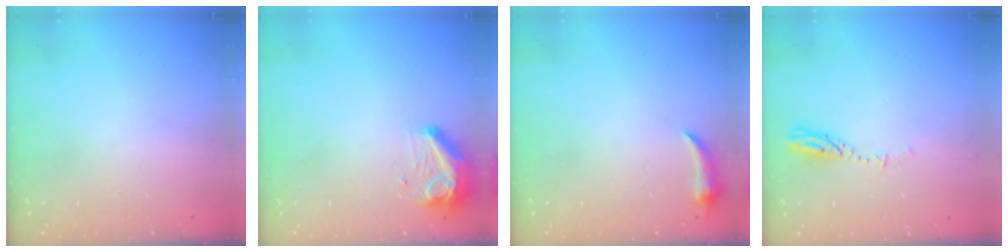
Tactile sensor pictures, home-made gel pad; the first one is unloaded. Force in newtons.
{"total": 8.8, "press": 8.6, "slide": 1.7}
{"total": 4.6, "press": 4.5, "slide": 0.8}
{"total": 3.6, "press": 3.6, "slide": 0.1}